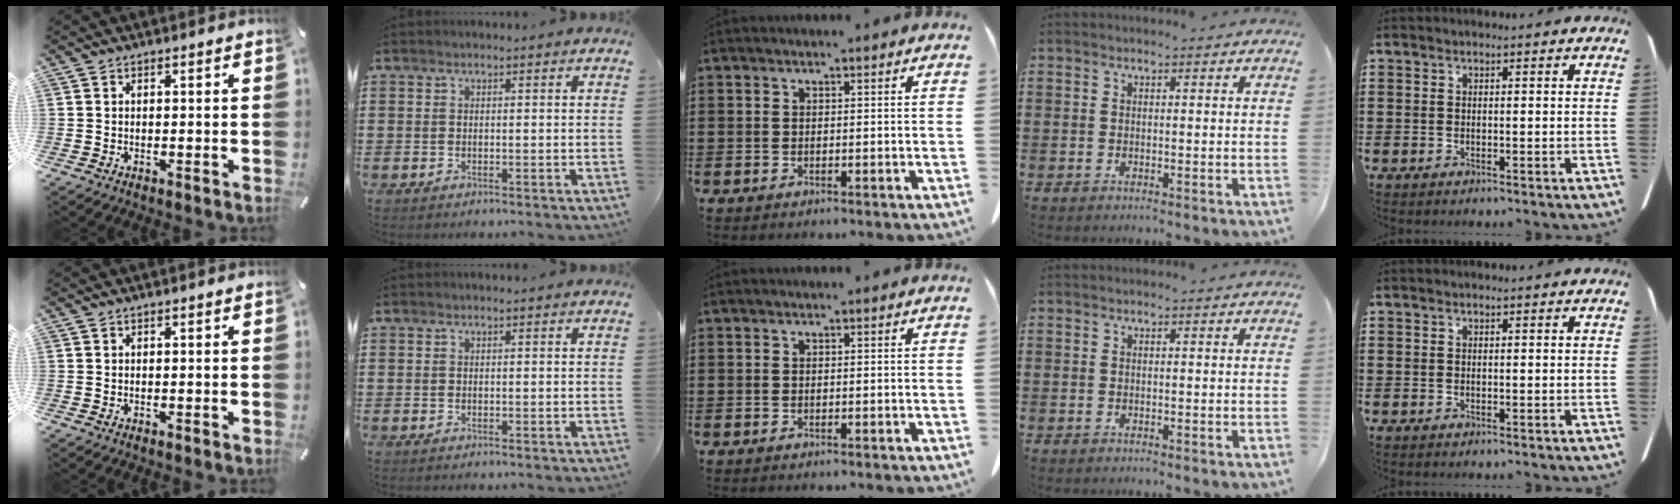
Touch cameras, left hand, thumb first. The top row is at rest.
{}